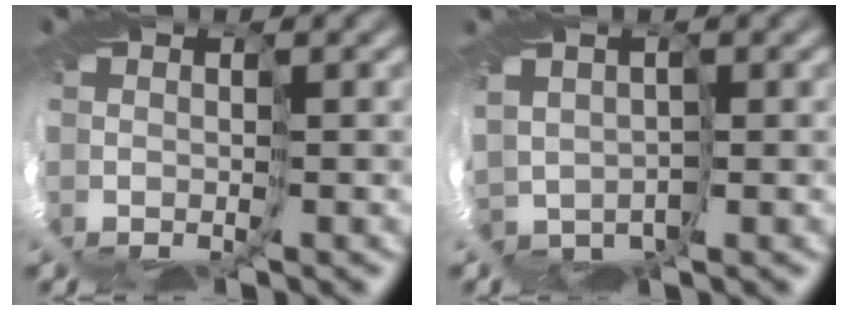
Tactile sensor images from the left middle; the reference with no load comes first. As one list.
[{"total": 1.6, "force": [0.4, 1.6, -0.3], "torque": [-0.012, 0.000, 0.010]}]